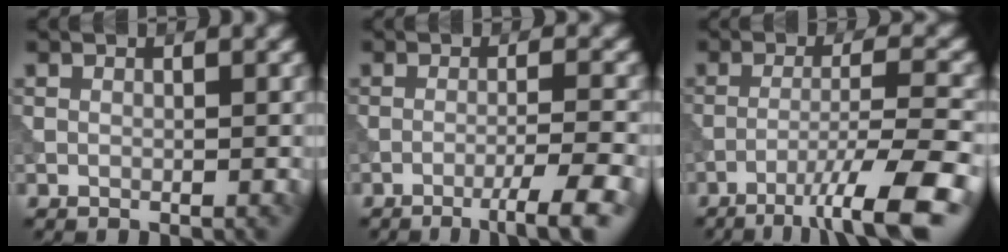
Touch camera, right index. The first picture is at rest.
{"total": 4.5, "force": [-2.8, 0.4, 3.5], "torque": [-0.060, 0.004, -0.044]}
{"total": 8.1, "force": [-5.4, 0.9, 6.0], "torque": [-0.095, 0.011, -0.083]}